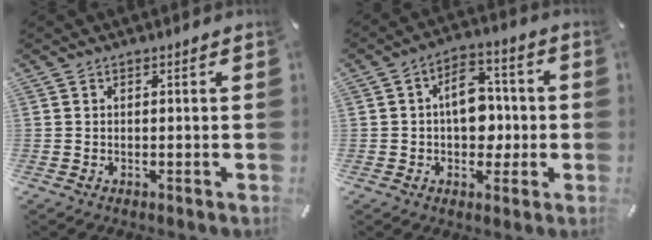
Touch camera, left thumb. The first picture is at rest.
{"total": 10.6, "force": [-0.2, 7.4, 7.6], "torque": [-0.098, 0.012, -0.002]}